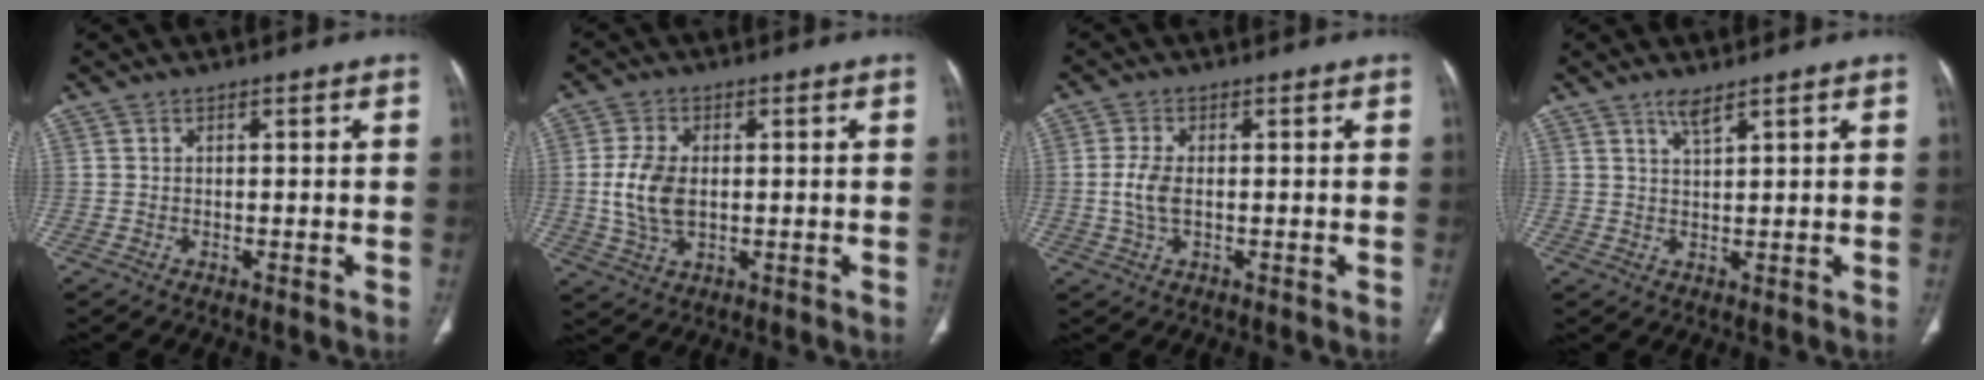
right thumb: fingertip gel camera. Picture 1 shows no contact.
{"total": 8.2, "force": [0.1, 5.1, 6.5], "torque": [-0.136, 0.000, 0.007]}
{"total": 4.4, "force": [-0.2, 2.3, 3.7], "torque": [-0.090, 0.003, -0.004]}
{"total": 2.6, "force": [1.9, 0.3, 1.7], "torque": [-0.031, -0.011, 0.039]}